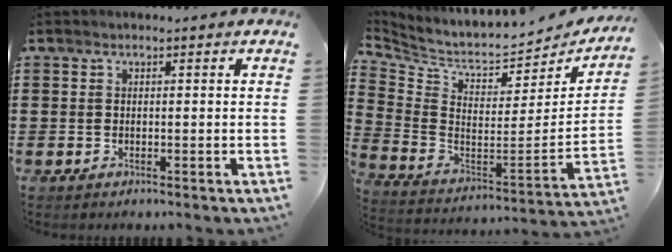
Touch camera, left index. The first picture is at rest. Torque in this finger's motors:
{"motor_torque": [0.46, 0.44, 0.25, 0.07]}